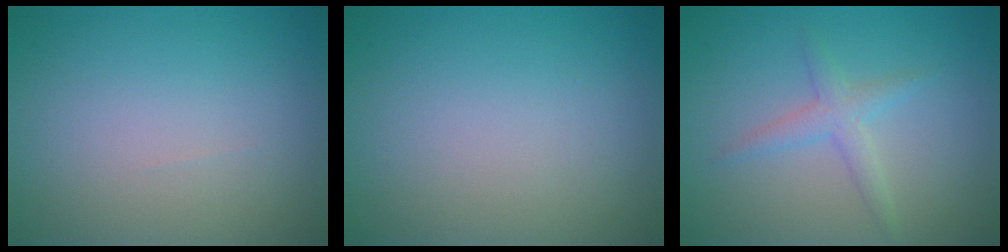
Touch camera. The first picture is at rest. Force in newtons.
{"total": 0.0}
{"total": 2.0, "press": 2.0, "slide": 0.1}